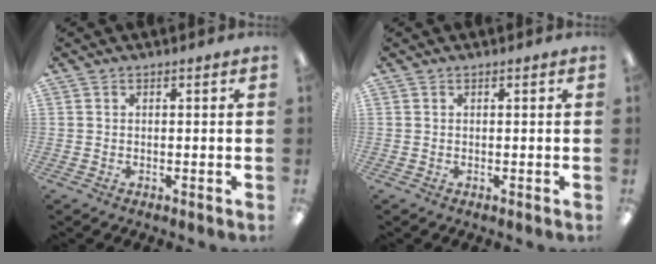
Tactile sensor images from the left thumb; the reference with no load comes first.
{"total": 0.0}